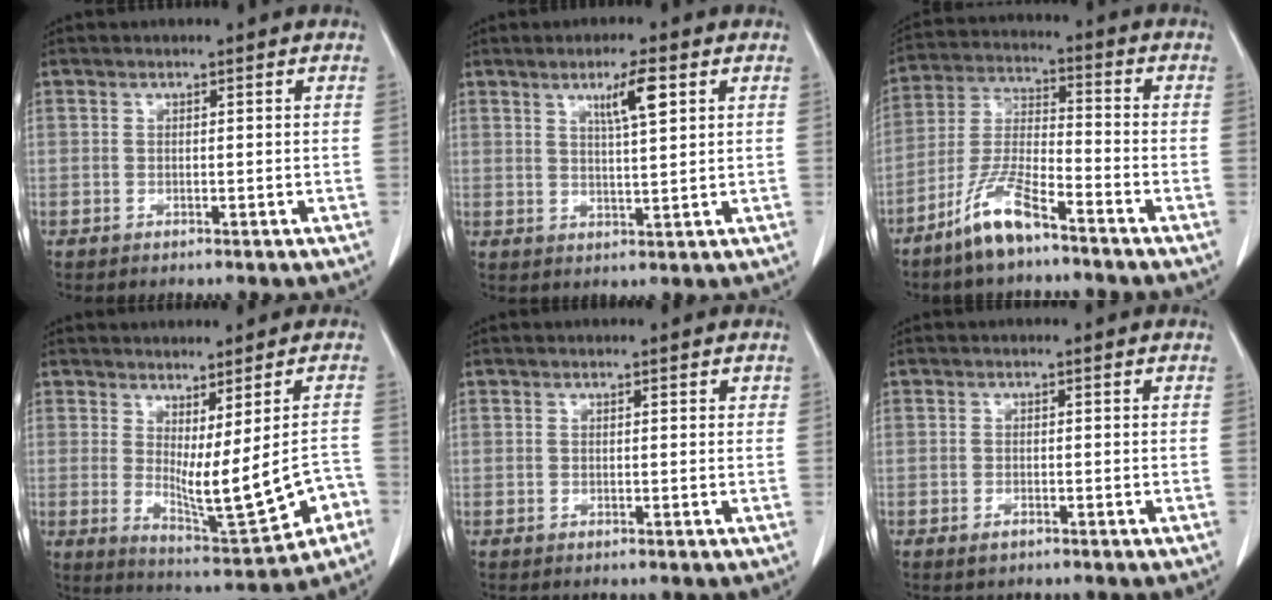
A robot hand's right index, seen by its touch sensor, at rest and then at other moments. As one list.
[{"total": 5.2, "force": [2.4, 0.3, 4.5], "torque": [-0.075, 0.000, 0.041]}, {"total": 9.5, "force": [-6.7, 1.6, 6.5], "torque": [-0.147, -0.016, -0.136]}, {"total": 10.5, "force": [-1.9, 2.0, 10.1], "torque": [-0.142, -0.019, -0.008]}, {"total": 0.6, "force": [0.4, 0.3, 0.3], "torque": [-0.003, 0.000, 0.002]}, {"total": 1.1, "force": [-0.7, 0.4, 0.7], "torque": [-0.017, -0.002, -0.008]}]